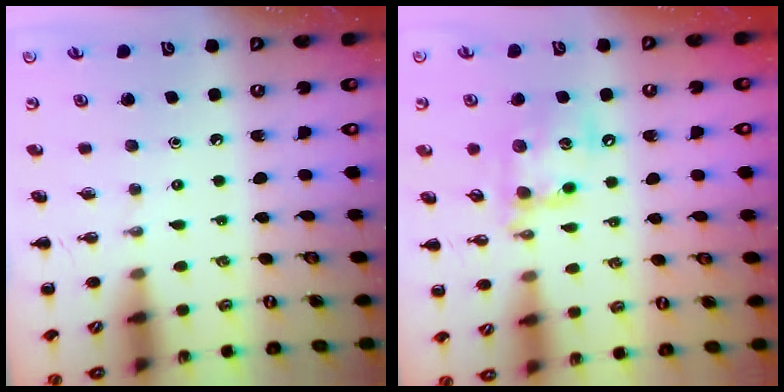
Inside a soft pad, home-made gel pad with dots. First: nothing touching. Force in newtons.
{"total": 14.1, "press": 14.0, "slide": 2.2}